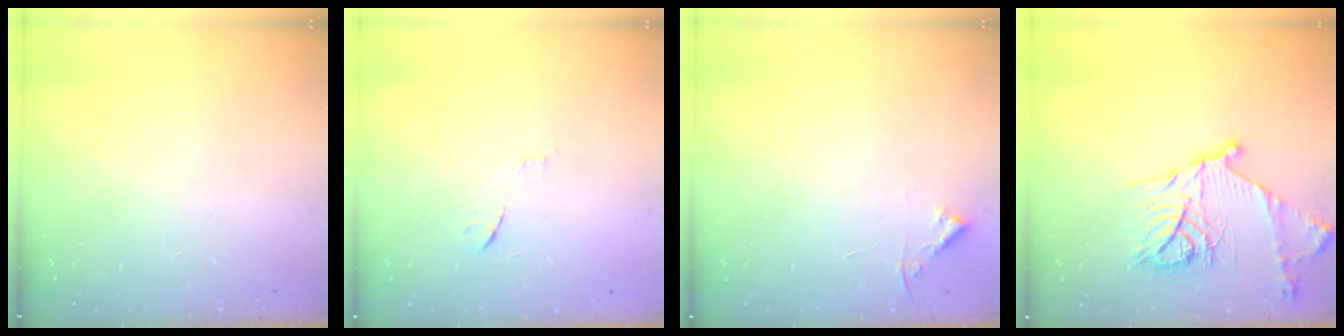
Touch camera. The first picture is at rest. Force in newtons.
{"total": 8.1, "press": 8.0, "slide": 0.7}
{"total": 3.1, "press": 3.0, "slide": 0.3}
{"total": 17.5, "press": 17.5, "slide": 1.2}